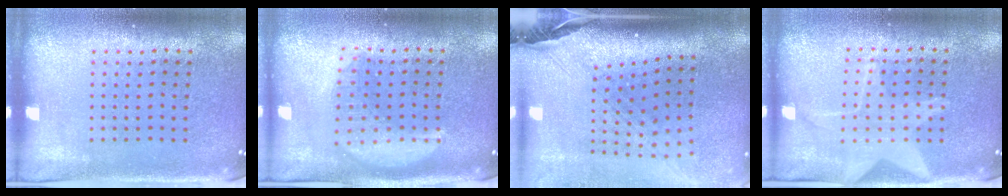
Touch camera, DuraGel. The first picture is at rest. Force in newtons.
{"total": 1.9, "press": 1.9, "slide": 0.2}
{"total": 3.0, "press": 2.1, "slide": 2.1}
{"total": 1.5, "press": 1.5, "slide": 0.2}